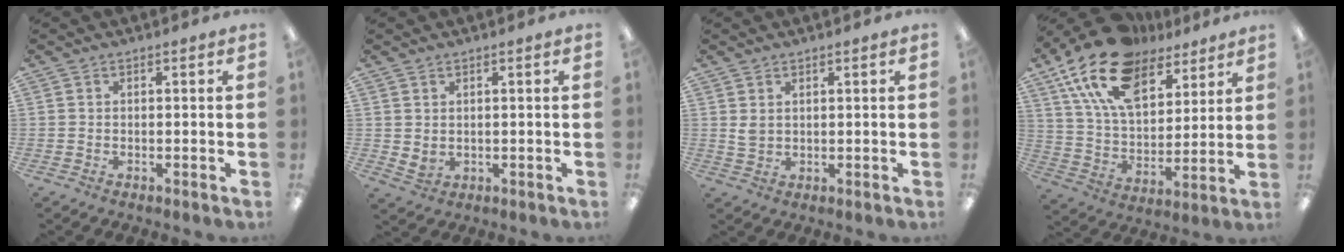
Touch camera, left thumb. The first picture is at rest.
{"total": 2.1, "force": [1.5, 1.4, 0.7], "torque": [-0.007, -0.005, 0.026]}
{"total": 2.5, "force": [1.3, 1.7, 1.3], "torque": [-0.027, 0.001, 0.025]}
{"total": 20.5, "force": [13.2, 11.0, 11.2], "torque": [-0.213, -0.058, 0.240]}